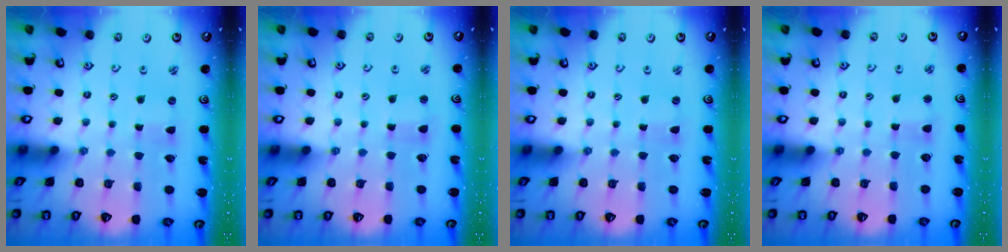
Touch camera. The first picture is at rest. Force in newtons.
{"total": 2.3, "press": 2.3, "slide": 0.3}
{"total": 0.0}
{"total": 2.8, "press": 2.7, "slide": 0.6}